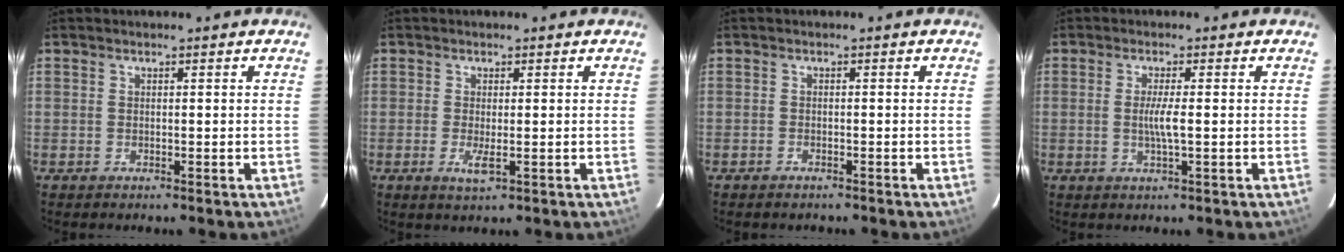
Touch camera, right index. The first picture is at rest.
{"total": 2.5, "force": [-0.6, 0.5, 2.4], "torque": [-0.048, -0.008, -0.010]}
{"total": 1.2, "force": [-1.0, 0.6, 0.2], "torque": [-0.010, 0.003, -0.017]}
{"total": 3.2, "force": [-0.3, -0.1, 3.2], "torque": [-0.060, -0.005, -0.007]}